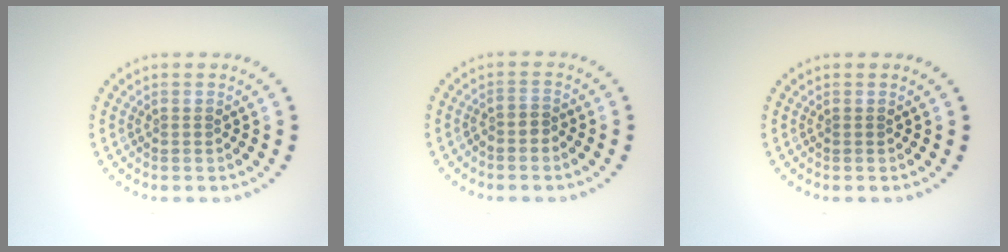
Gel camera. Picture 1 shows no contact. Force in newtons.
{"total": 1.1, "press": 0.7, "slide": 0.8}
{"total": 0.0}